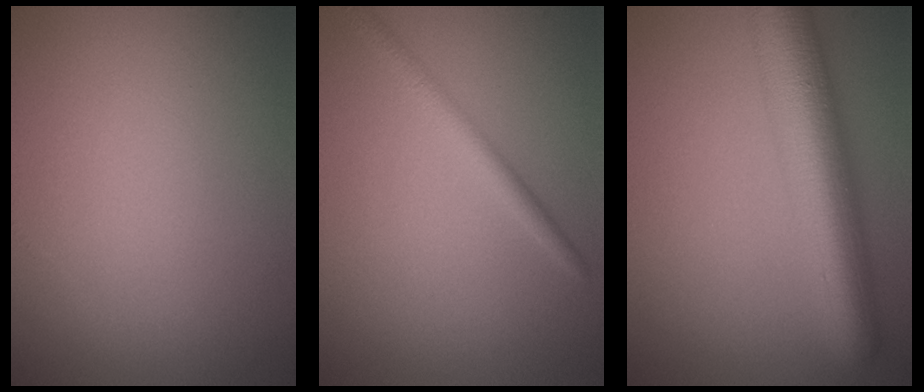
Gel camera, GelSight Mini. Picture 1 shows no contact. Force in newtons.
{"total": 2.0, "press": 1.9, "slide": 0.1}
{"total": 8.6, "press": 8.6, "slide": 0.4}